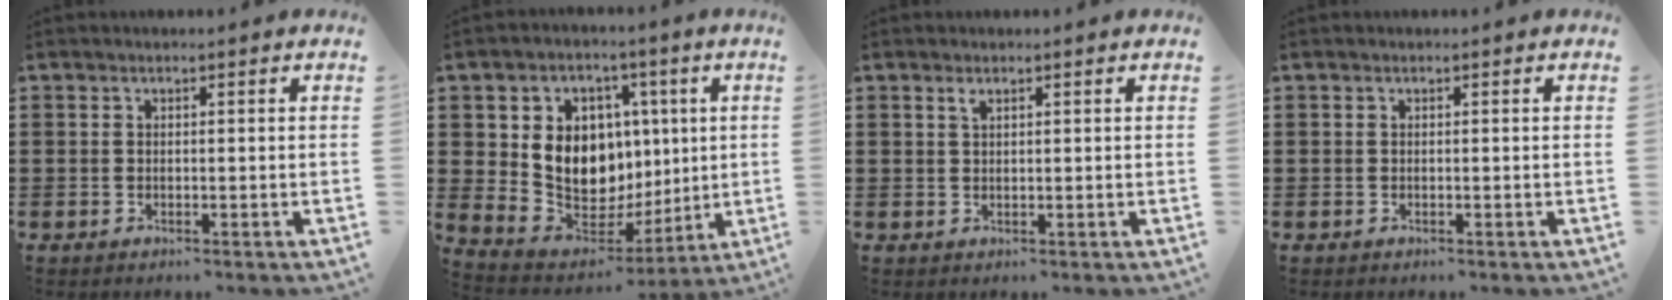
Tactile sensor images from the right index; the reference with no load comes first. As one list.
[{"total": 10.9, "force": [2.2, 9.5, 4.9], "torque": [-0.122, -0.011, 0.050]}, {"total": 1.0, "force": [0.7, 0.3, 0.7], "torque": [-0.016, 0.002, 0.012]}, {"total": 0.0}]